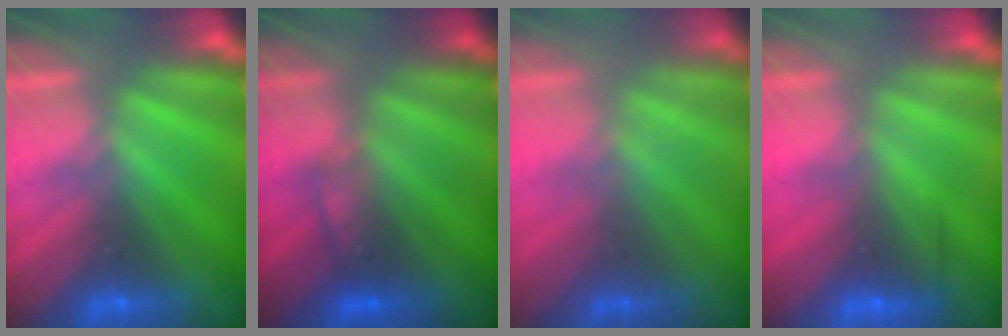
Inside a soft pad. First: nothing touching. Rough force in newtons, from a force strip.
{"total": 2.3}
{"total": 1.1}
{"total": 2.2}